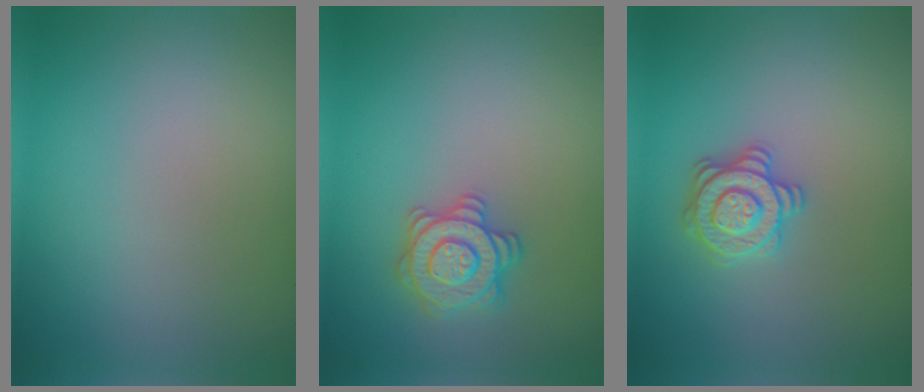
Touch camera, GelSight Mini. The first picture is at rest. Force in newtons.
{"total": 3.1, "press": 3.0, "slide": 0.6}
{"total": 2.9, "press": 2.8, "slide": 0.4}